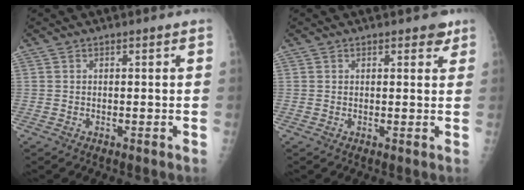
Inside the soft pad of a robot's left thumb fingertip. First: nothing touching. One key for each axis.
{"total": 2.1, "fx": 1.4, "fy": 1.2, "fz": 1.0, "tx": 0.006, "ty": -0.004, "tz": 0.012}